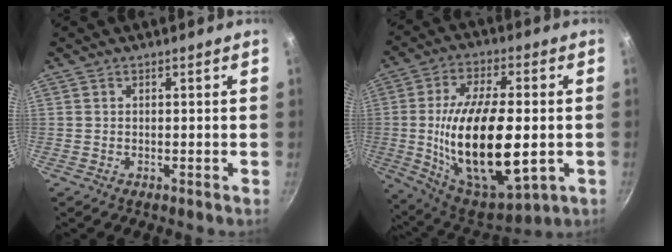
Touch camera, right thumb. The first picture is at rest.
{"total": 24.7, "force": [-2.4, 11.1, 21.9], "torque": [-0.395, 0.001, -0.027]}